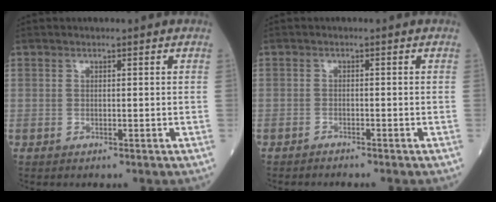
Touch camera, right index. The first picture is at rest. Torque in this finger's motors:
{"motor_torque": [-0.72, -0.71, -0.05, -0.05]}